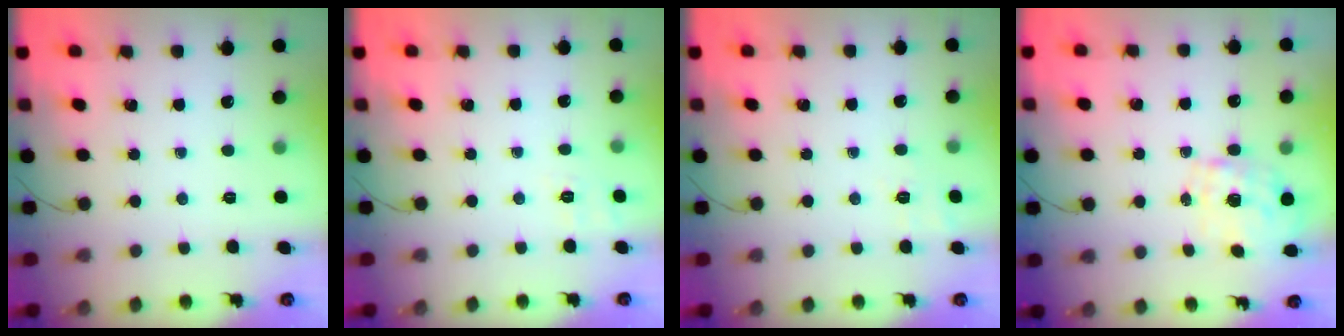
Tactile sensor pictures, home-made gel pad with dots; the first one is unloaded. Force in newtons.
{"total": 1.9, "press": 0.6, "slide": 1.9}
{"total": 2.6, "press": 1.9, "slide": 1.8}
{"total": 1.6, "press": 1.4, "slide": 0.8}